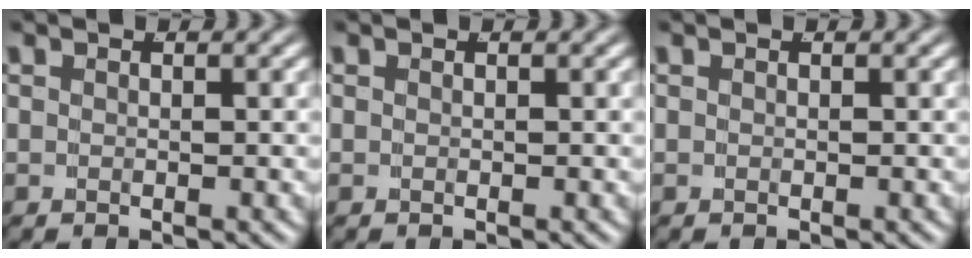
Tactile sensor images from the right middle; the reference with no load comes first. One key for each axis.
{"total": 0.0}
{"total": 0.0}